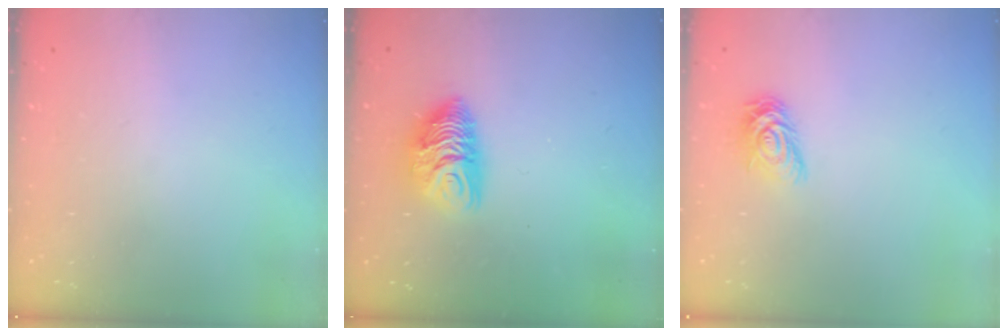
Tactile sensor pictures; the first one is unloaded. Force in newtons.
{"total": 9.7, "press": 9.7, "slide": 0.2}
{"total": 7.1, "press": 7.1, "slide": 0.2}